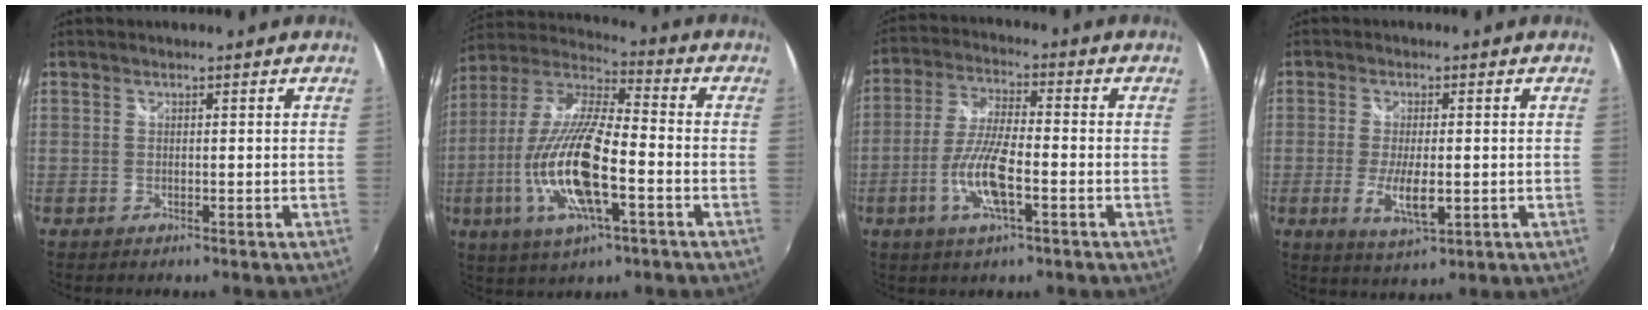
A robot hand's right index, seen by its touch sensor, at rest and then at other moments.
{"total": 19.4, "force": [-5.7, 5.7, 17.6], "torque": [-0.358, -0.019, -0.113]}
{"total": 10.0, "force": [-3.6, 2.5, 9.0], "torque": [-0.187, -0.004, -0.072]}
{"total": 6.6, "force": [-1.6, 2.1, 6.0], "torque": [-0.119, -0.017, -0.025]}